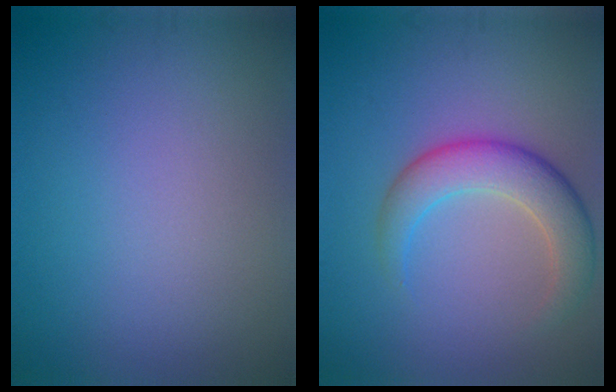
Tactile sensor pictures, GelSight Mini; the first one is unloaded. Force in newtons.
{"total": 4.8, "press": 4.8, "slide": 0.1}